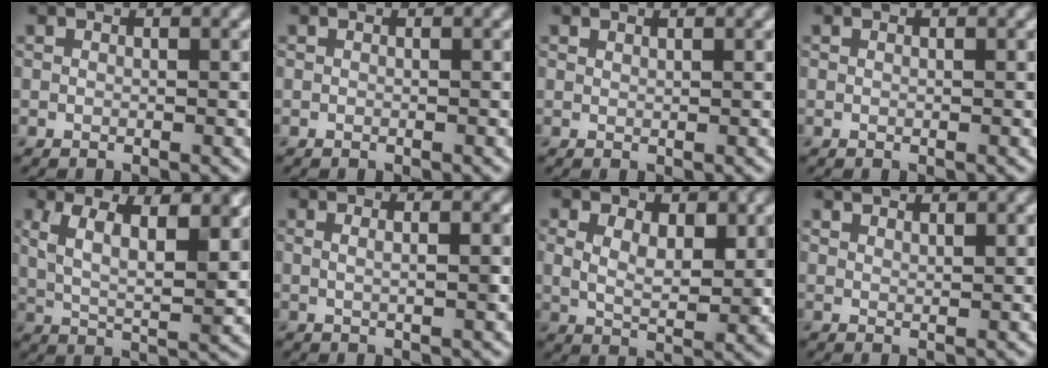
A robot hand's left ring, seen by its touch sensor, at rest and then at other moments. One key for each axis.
{"total": 0.0}
{"total": 0.5, "fx": 0.5, "fy": 0.1, "fz": 0.1, "tx": 0.000, "ty": -0.001, "tz": 0.011}
{"total": 0.0}
{"total": 8.6, "fx": 3.4, "fy": 3.6, "fz": 7.0, "tx": -0.129, "ty": -0.001, "tz": 0.053}
{"total": 2.3, "fx": 0.6, "fy": 0.8, "fz": 2.0, "tx": -0.014, "ty": 0.002, "tz": -0.006}
{"total": 4.3, "fx": 1.6, "fy": 2.5, "fz": 3.0, "tx": -0.057, "ty": -0.005, "tz": 0.028}
{"total": 2.2, "fx": 2.1, "fy": 0.4, "fz": 0.6, "tx": -0.005, "ty": 0.001, "tz": 0.028}